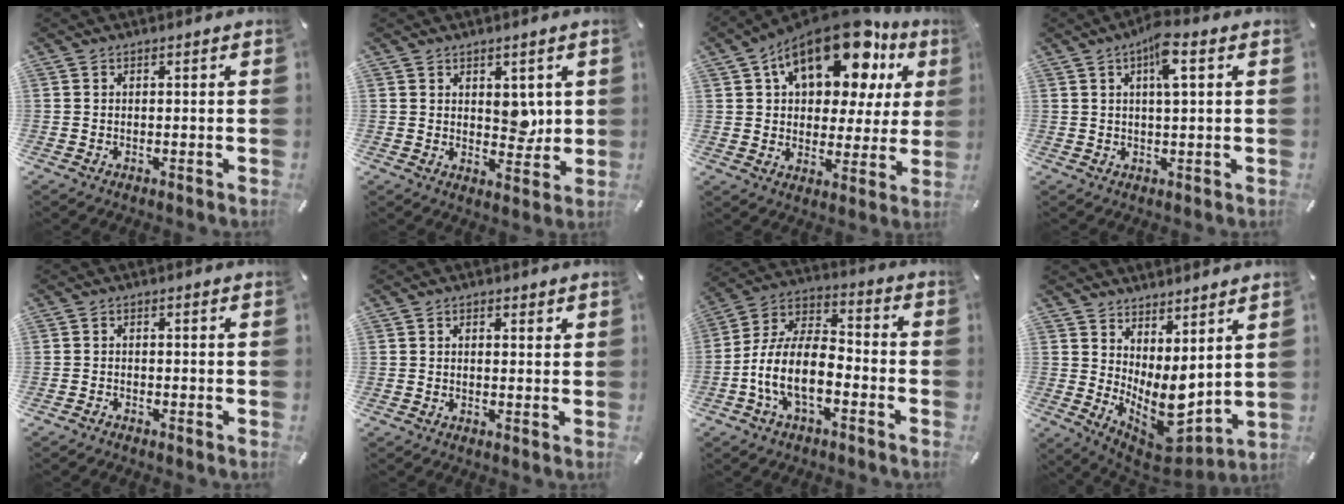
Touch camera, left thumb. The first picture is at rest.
{"total": 4.6, "force": [1.7, 3.2, 2.8], "torque": [-0.019, -0.015, 0.025]}
{"total": 20.8, "force": [11.9, 11.1, 12.9], "torque": [-0.206, -0.064, 0.202]}
{"total": 6.7, "force": [2.6, 1.4, 6.0], "torque": [-0.106, -0.001, 0.039]}
{"total": 1.1, "force": [-1.1, 0.3, 0.2], "torque": [-0.004, 0.004, -0.023]}
{"total": 1.2, "force": [0.4, 0.7, 0.9], "torque": [-0.011, 0.001, 0.004]}
{"total": 12.7, "force": [-5.7, 6.8, 9.2], "torque": [-0.192, 0.016, -0.105]}
{"total": 8.7, "force": [1.8, 5.4, 6.6], "torque": [-0.099, -0.061, 0.044]}